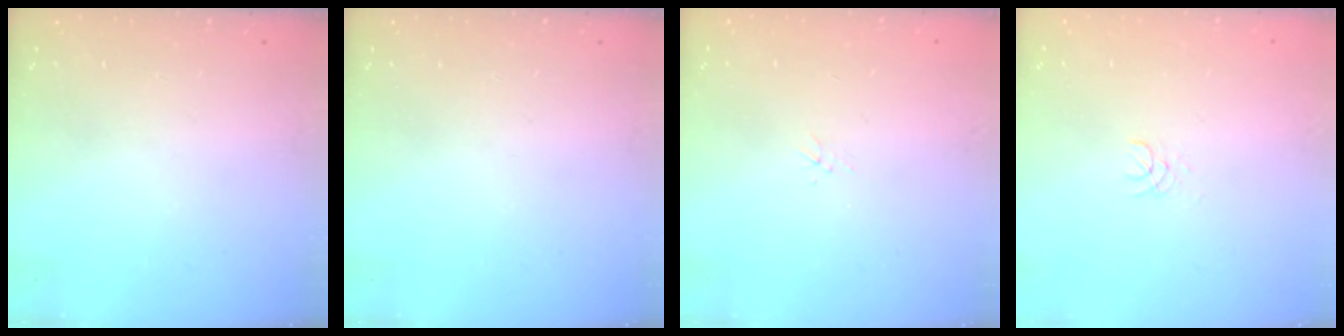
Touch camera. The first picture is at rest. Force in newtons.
{"total": 0.0}
{"total": 1.5, "press": 1.5, "slide": 0.2}
{"total": 1.3, "press": 1.3, "slide": 0.1}